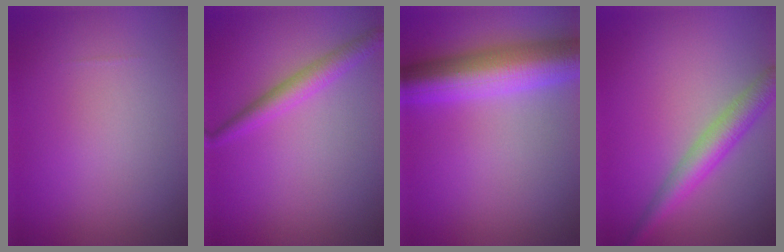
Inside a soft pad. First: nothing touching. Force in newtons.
{"total": 2.5, "press": 2.5, "slide": 0.1}
{"total": 8.6, "press": 8.6, "slide": 0.3}
{"total": 3.9, "press": 3.9, "slide": 0.1}